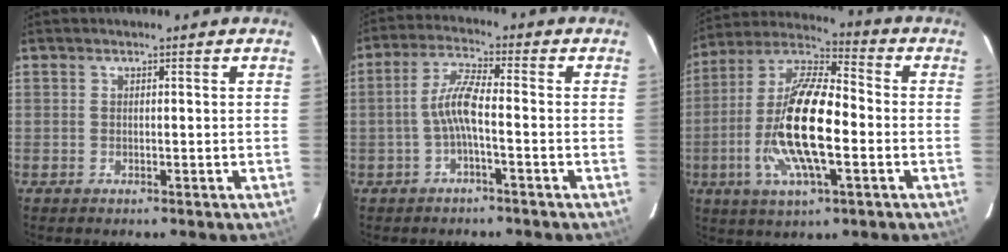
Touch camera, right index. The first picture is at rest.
{"total": 5.3, "force": [-1.7, 0.5, 5.0], "torque": [-0.110, 0.012, -0.034]}
{"total": 18.1, "force": [-3.8, 5.3, 16.9], "torque": [-0.336, -0.005, -0.081]}